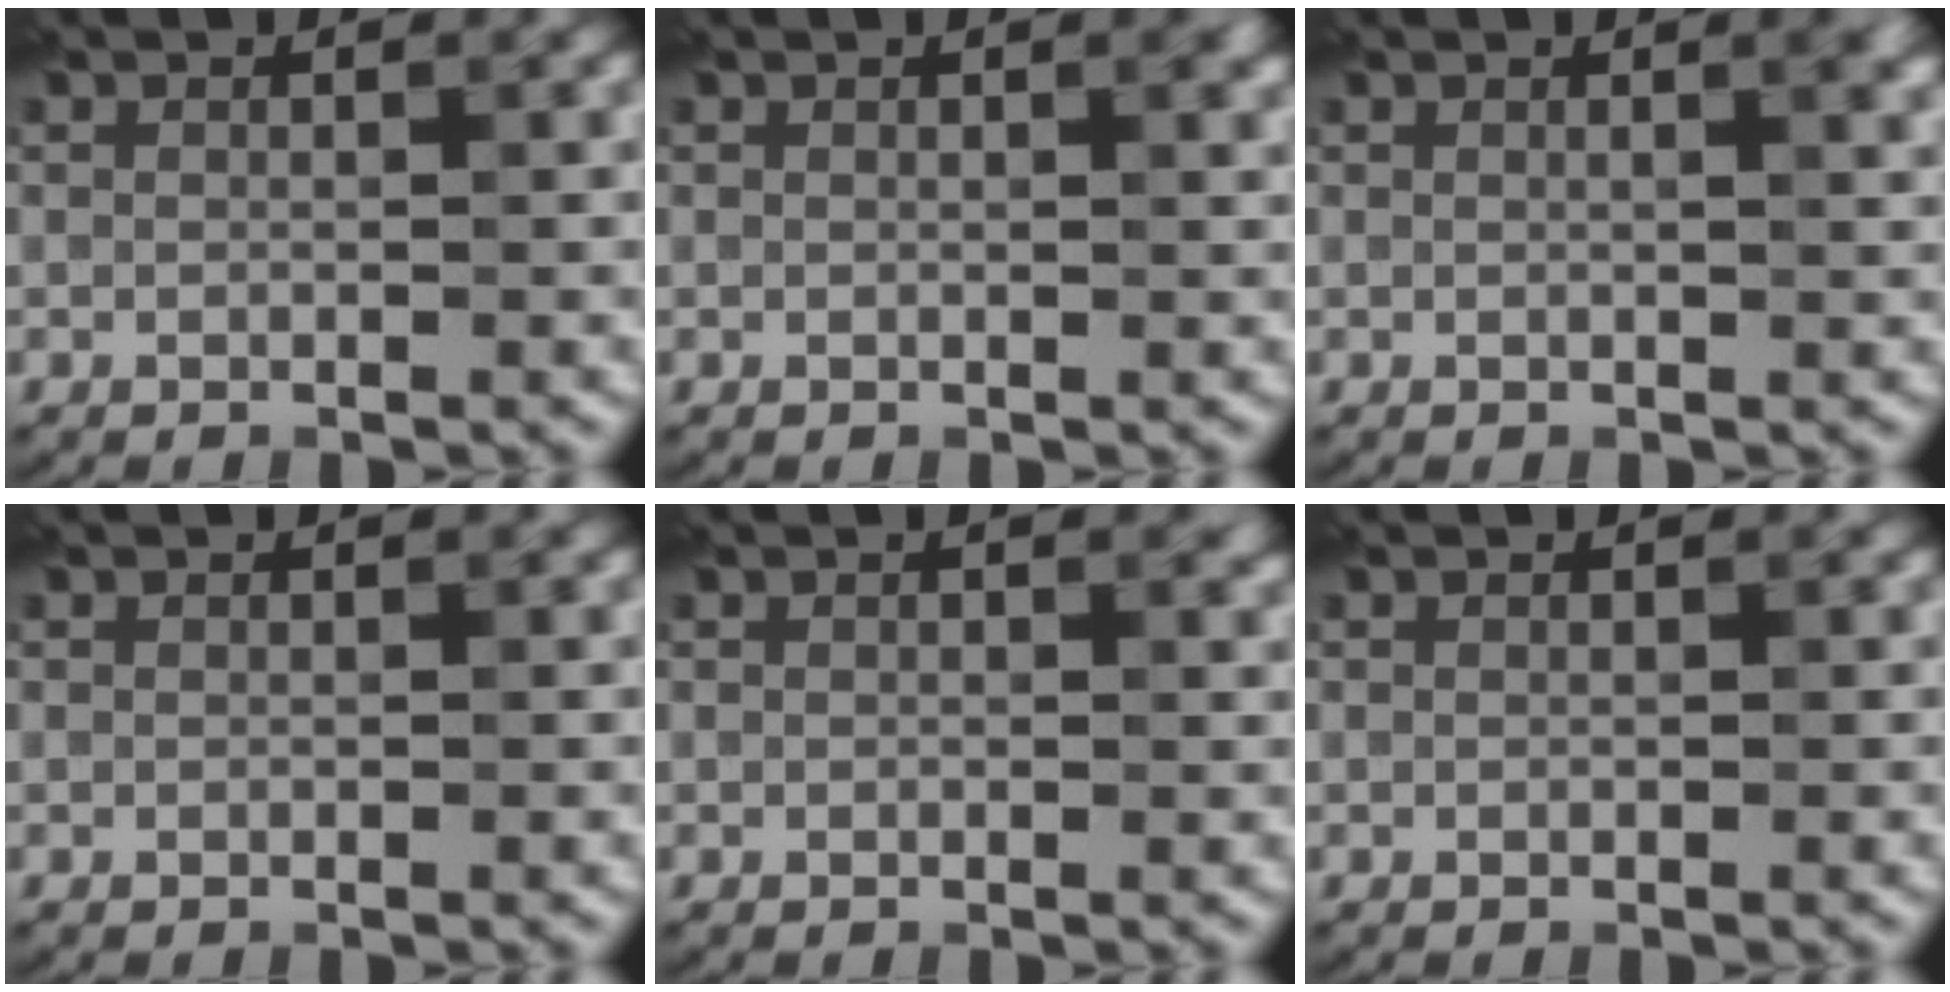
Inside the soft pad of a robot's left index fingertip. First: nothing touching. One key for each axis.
{"total": 1.3, "fx": 0.7, "fy": 0.3, "fz": 1.1, "tx": -0.012, "ty": 0.001, "tz": 0.009}
{"total": 2.9, "fx": 1.0, "fy": 1.1, "fz": 2.4, "tx": -0.012, "ty": 0.009, "tz": 0.005}
{"total": 0.0}
{"total": 0.9, "fx": 0.3, "fy": 0.5, "fz": 0.7, "tx": -0.007, "ty": -0.002, "tz": 0.003}
{"total": 0.0}